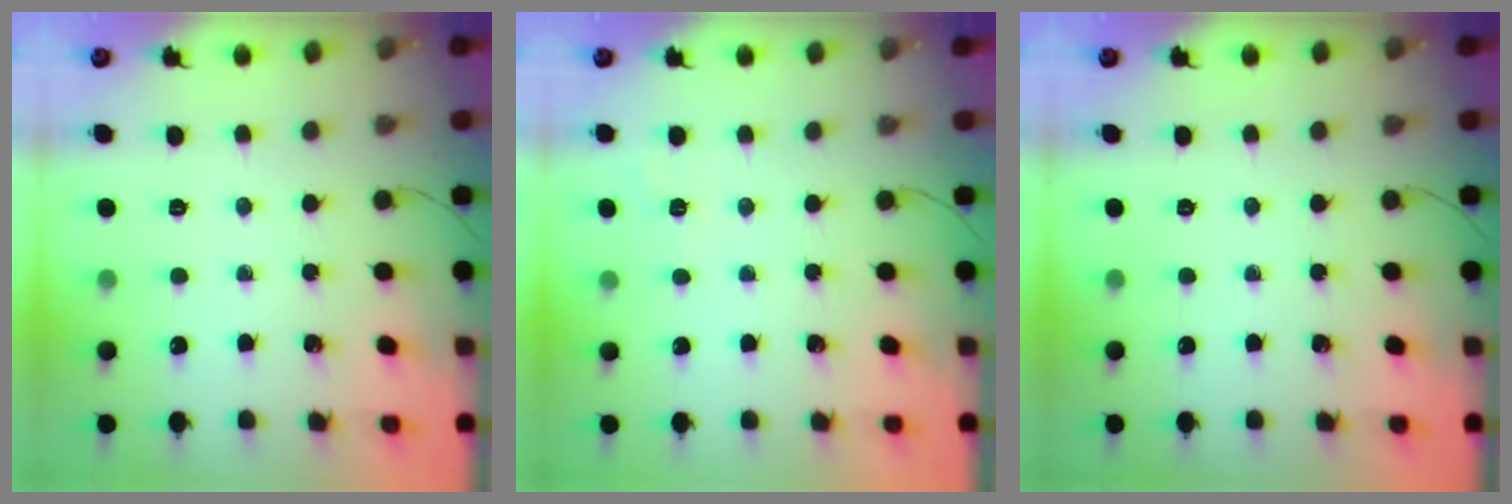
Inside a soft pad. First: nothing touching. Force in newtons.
{"total": 3.3, "press": 3.0, "slide": 1.5}
{"total": 0.0}